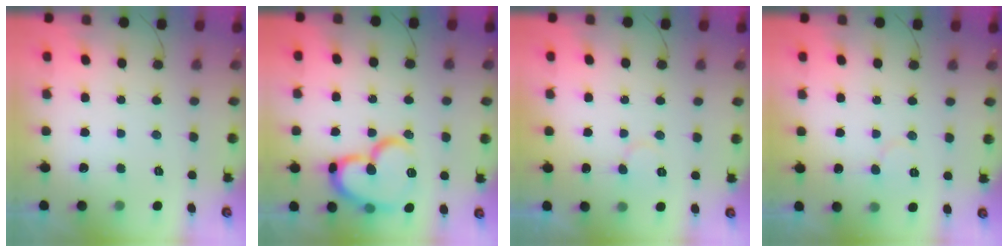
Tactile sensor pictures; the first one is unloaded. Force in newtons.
{"total": 18.3, "press": 18.2, "slide": 2.3}
{"total": 4.8, "press": 4.8, "slide": 0.6}
{"total": 4.7, "press": 4.6, "slide": 0.4}